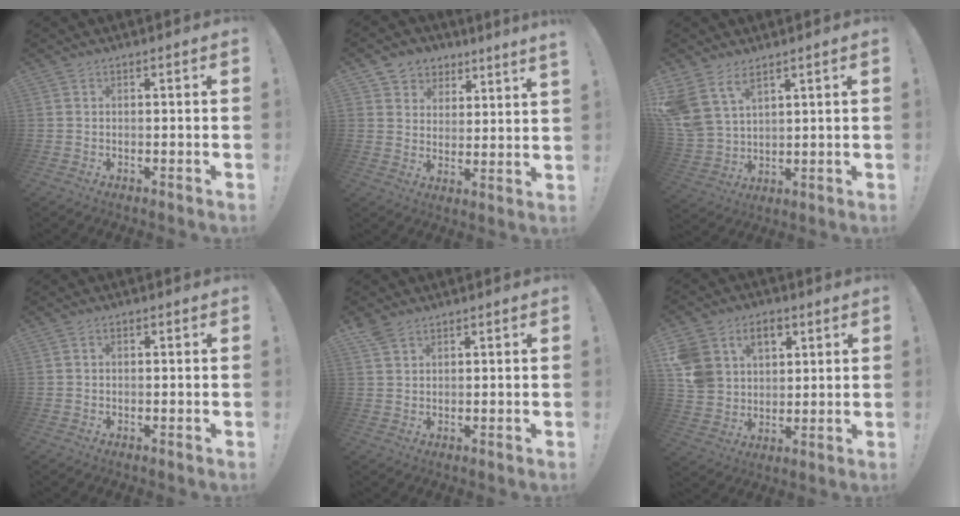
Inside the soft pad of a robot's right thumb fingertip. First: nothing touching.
{"total": 5.4, "force": [4.4, 3.0, 0.2], "torque": [-0.013, -0.039, 0.086]}
{"total": 9.6, "force": [6.6, 5.2, 4.6], "torque": [-0.112, -0.038, 0.134]}
{"total": 0.6, "force": [0.0, 0.5, 0.4], "torque": [-0.010, 0.003, 0.002]}
{"total": 3.5, "force": [2.5, 1.8, 1.5], "torque": [-0.025, -0.011, 0.049]}
{"total": 13.7, "force": [5.9, 10.8, 6.1], "torque": [-0.105, -0.025, 0.120]}